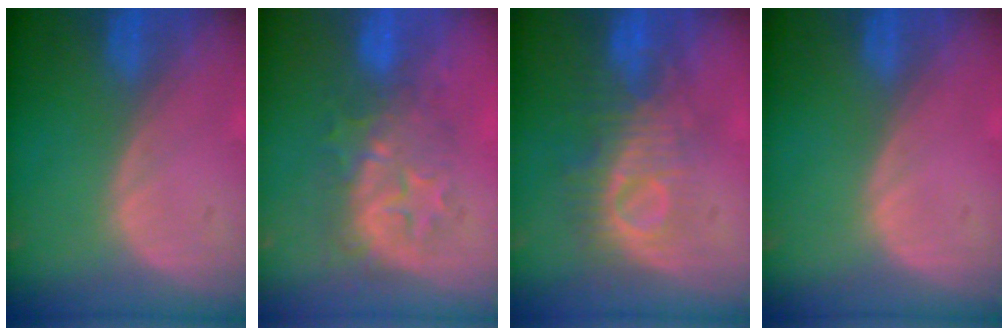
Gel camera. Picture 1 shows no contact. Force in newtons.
{"total": 8.7, "press": 8.0, "slide": 3.5}
{"total": 9.1, "press": 8.3, "slide": 3.7}
{"total": 0.0}